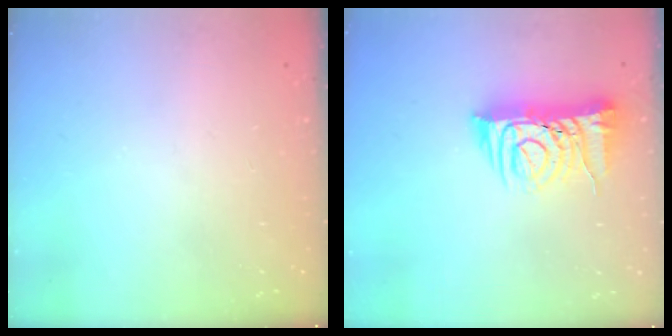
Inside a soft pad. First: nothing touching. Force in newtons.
{"total": 10.8, "press": 10.7, "slide": 1.5}